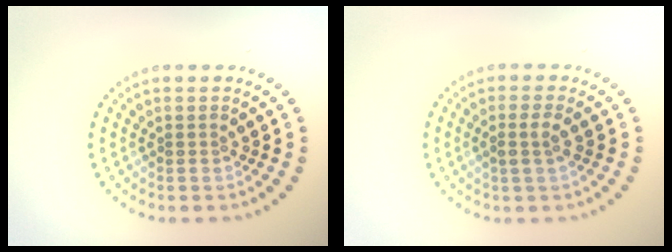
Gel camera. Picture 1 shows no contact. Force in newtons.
{"total": 1.5, "press": 1.3, "slide": 0.7}